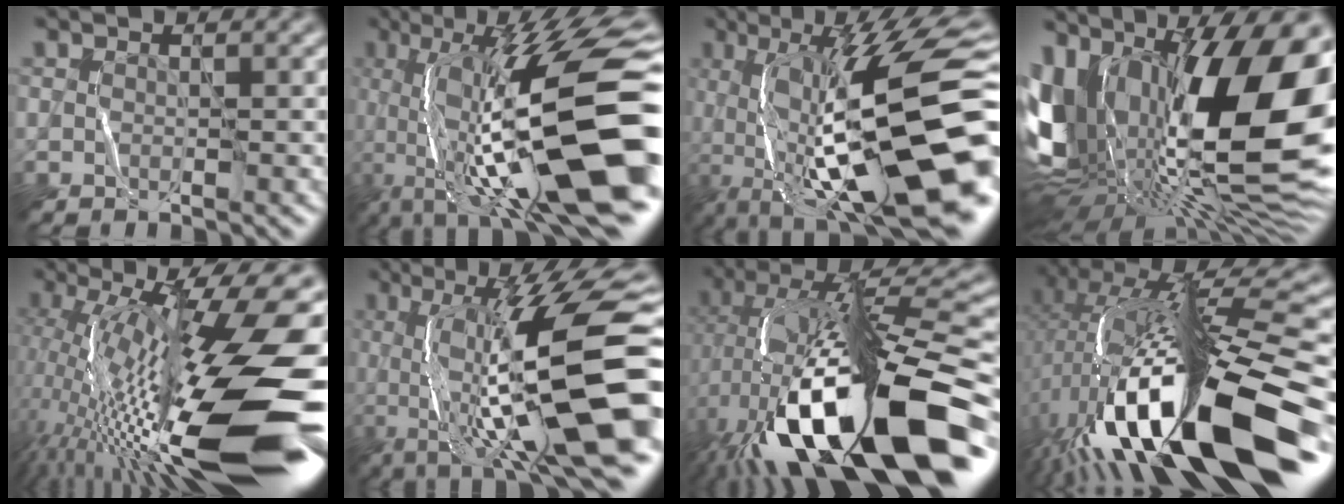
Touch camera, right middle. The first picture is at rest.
{"total": 15.8, "force": [-2.0, 4.3, 15.1], "torque": [-0.241, 0.025, -0.032]}
{"total": 17.2, "force": [-2.6, 5.2, 16.2], "torque": [-0.247, 0.023, -0.040]}
{"total": 20.1, "force": [1.7, 10.5, 17.1], "torque": [-0.306, -0.005, 0.019]}
{"total": 18.1, "force": [-3.2, 4.9, 17.2], "torque": [-0.303, 0.017, -0.058]}
{"total": 14.3, "force": [-1.0, 3.5, 13.8], "torque": [-0.208, 0.015, -0.013]}
{"total": 17.6, "force": [-6.0, 6.1, 15.3], "torque": [-0.262, 0.031, -0.101]}
{"total": 18.1, "force": [-5.7, 4.7, 16.5], "torque": [-0.281, 0.036, -0.104]}